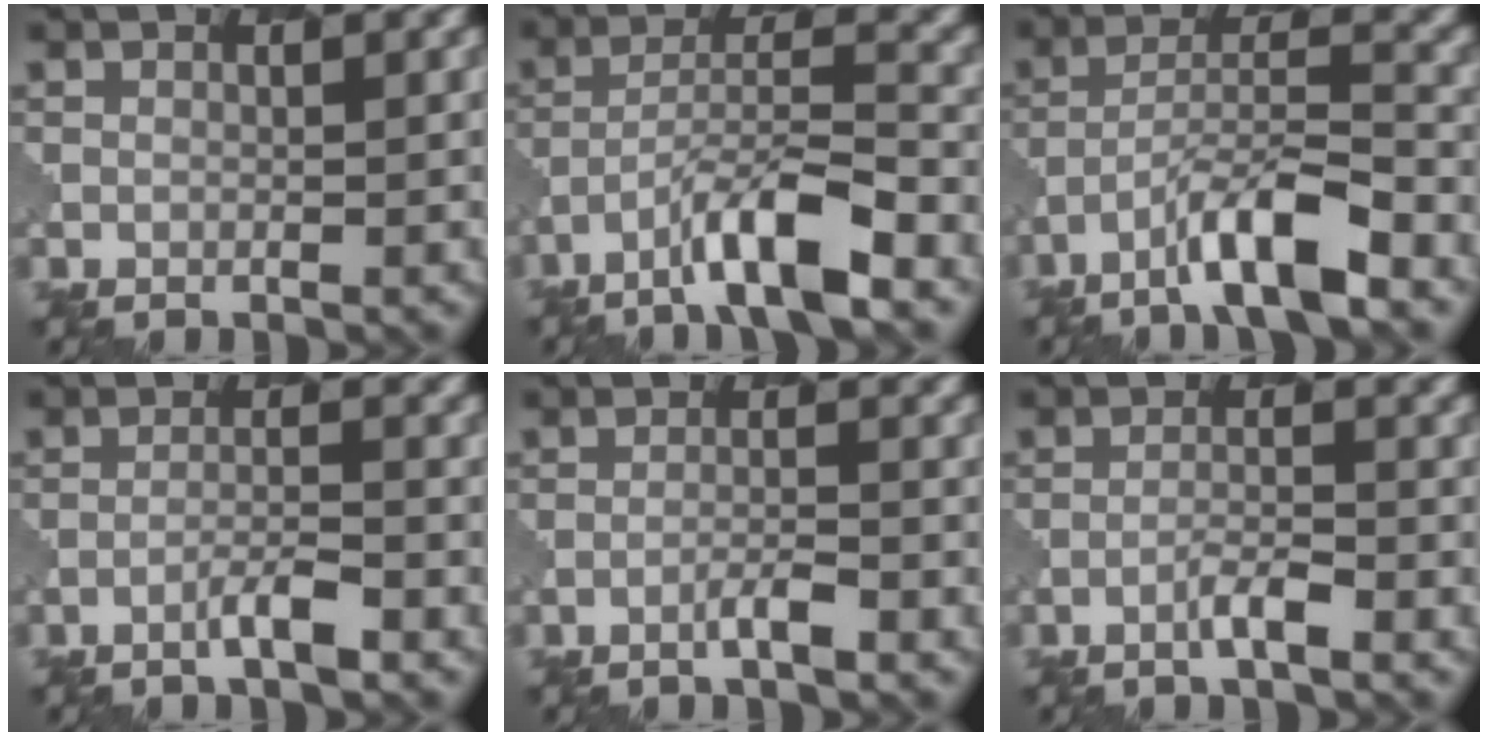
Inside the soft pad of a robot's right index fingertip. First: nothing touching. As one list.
[{"total": 7.0, "force": [-4.4, 1.4, 5.3], "torque": [-0.092, 0.009, -0.075]}, {"total": 6.9, "force": [-4.4, 1.4, 5.1], "torque": [-0.088, 0.009, -0.075]}, {"total": 2.2, "force": [-1.4, 0.1, 1.7], "torque": [-0.030, 0.006, -0.030]}, {"total": 1.6, "force": [-0.9, 0.1, 1.2], "torque": [-0.019, 0.007, -0.021]}, {"total": 1.9, "force": [-1.1, 0.1, 1.5], "torque": [-0.029, 0.007, -0.024]}]